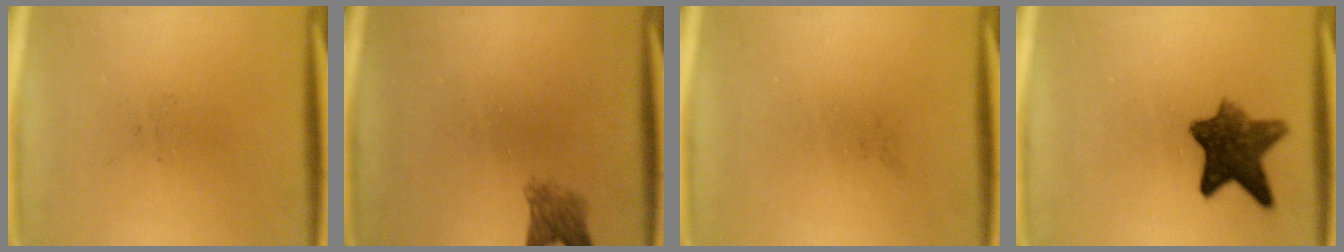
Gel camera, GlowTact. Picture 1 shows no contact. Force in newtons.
{"total": 2.9}
{"total": 0.0}
{"total": 8.8}